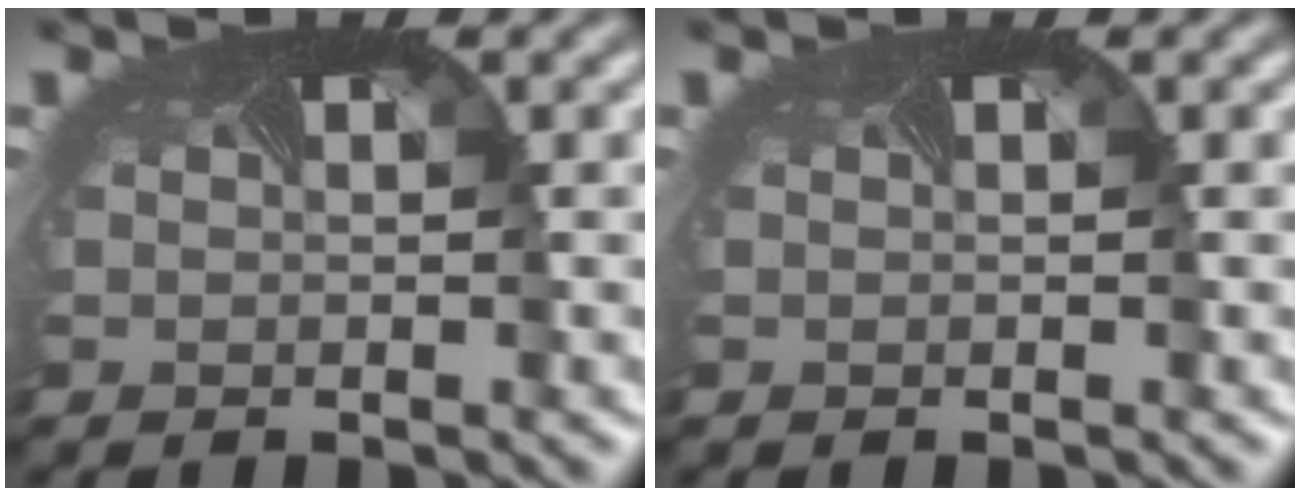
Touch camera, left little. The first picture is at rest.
{"total": 0.0}